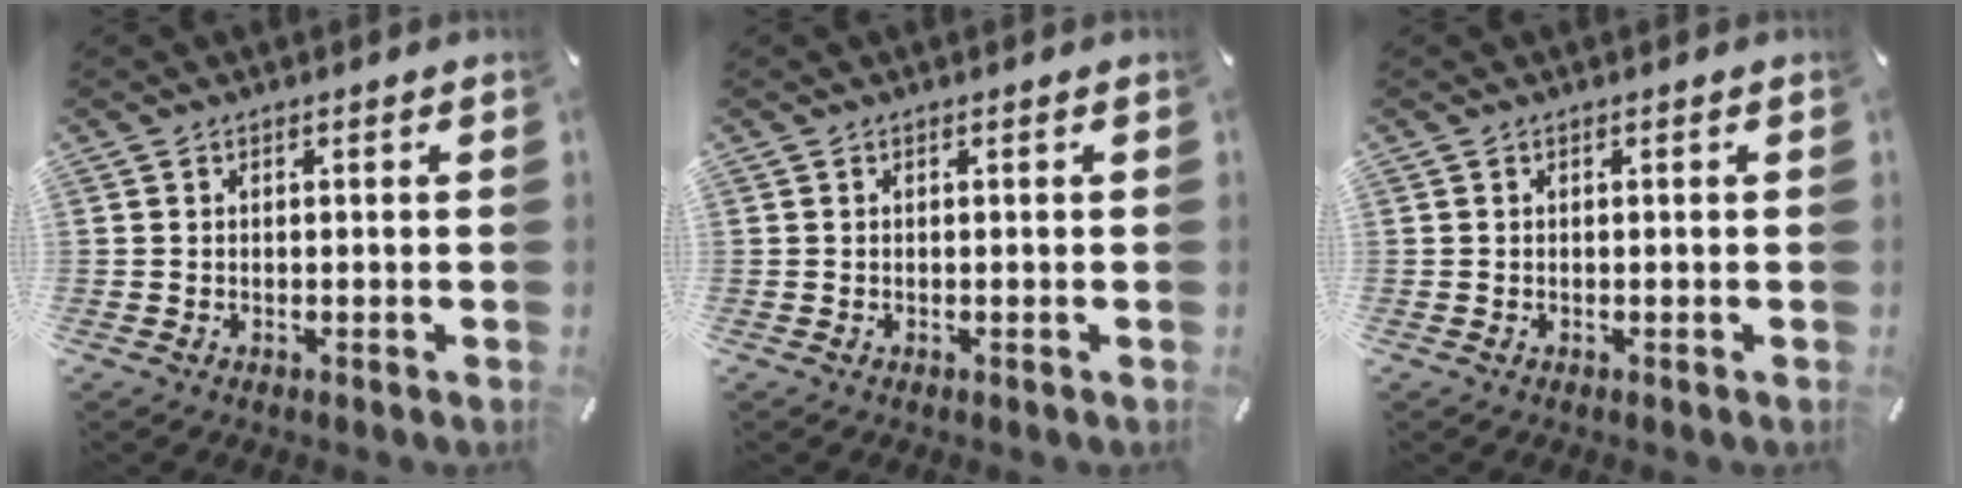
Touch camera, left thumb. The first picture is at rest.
{"total": 0.0}
{"total": 0.0}